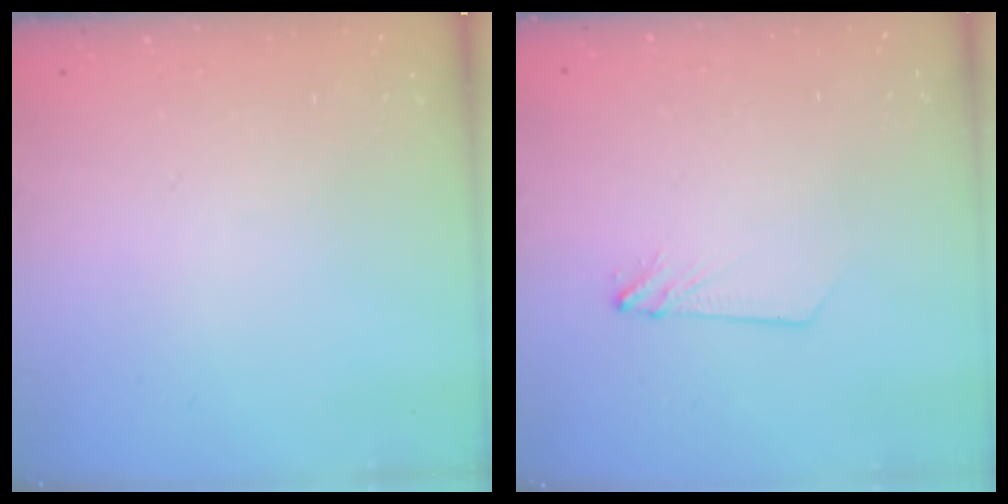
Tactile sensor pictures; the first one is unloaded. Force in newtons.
{"total": 2.8, "press": 2.8, "slide": 0.3}